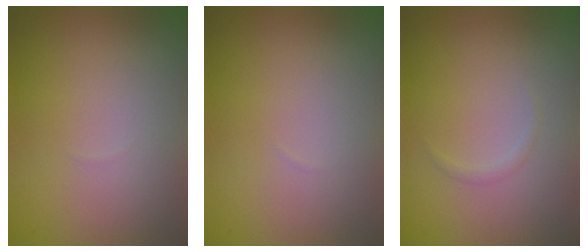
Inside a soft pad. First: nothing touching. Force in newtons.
{"total": 0.0}
{"total": 0.5, "press": 0.5, "slide": 0.0}